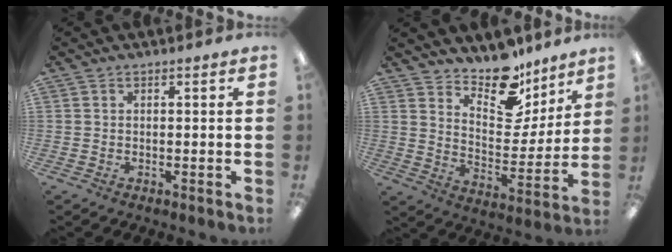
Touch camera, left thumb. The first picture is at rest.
{"total": 13.9, "force": [11.2, 6.5, 5.1], "torque": [-0.082, -0.087, 0.205]}